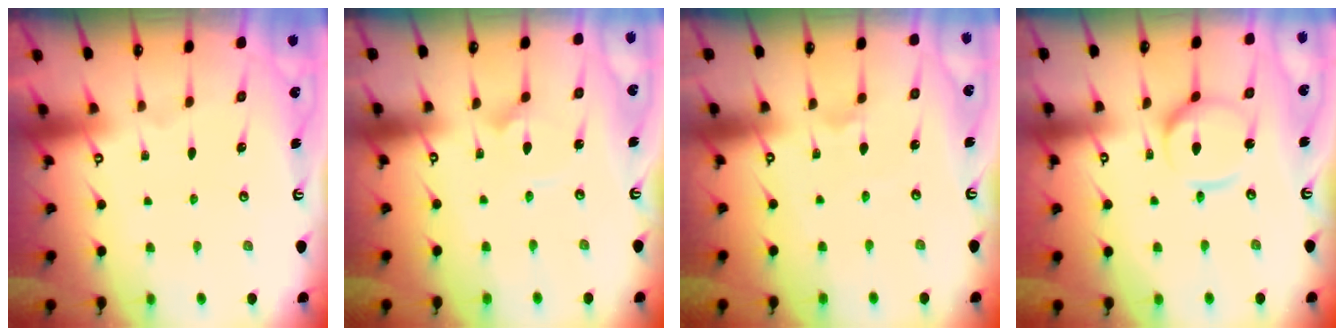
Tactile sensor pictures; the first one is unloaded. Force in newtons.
{"total": 2.2, "press": 2.2, "slide": 0.1}
{"total": 1.6, "press": 1.5, "slide": 0.2}
{"total": 9.2, "press": 9.2, "slide": 0.9}